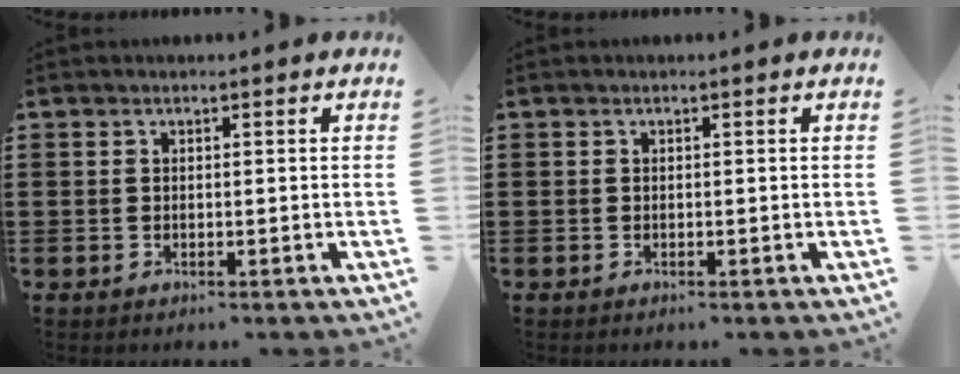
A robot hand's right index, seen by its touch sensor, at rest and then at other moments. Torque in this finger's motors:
{"motor_torque": [-0.39, 0.58, 0.01, 0.01]}